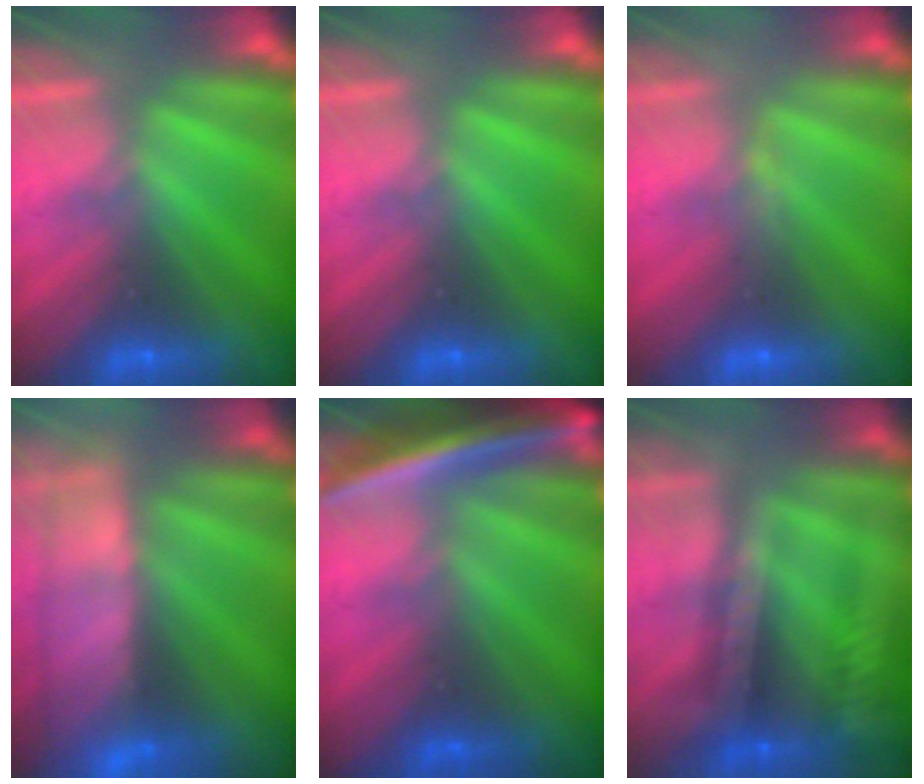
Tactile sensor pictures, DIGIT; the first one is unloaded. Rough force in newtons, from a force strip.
{"total": 0.0}
{"total": 2.9}
{"total": 6.9}
{"total": 7.1}
{"total": 2.4}